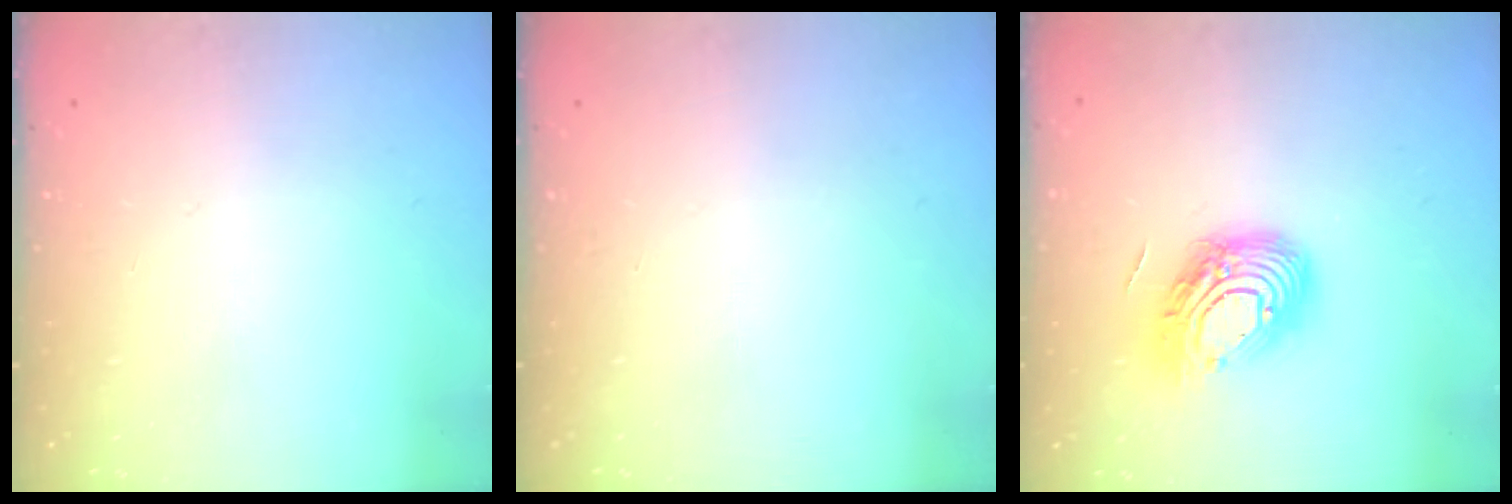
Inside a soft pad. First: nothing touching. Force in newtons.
{"total": 0.0}
{"total": 14.8, "press": 14.7, "slide": 1.0}